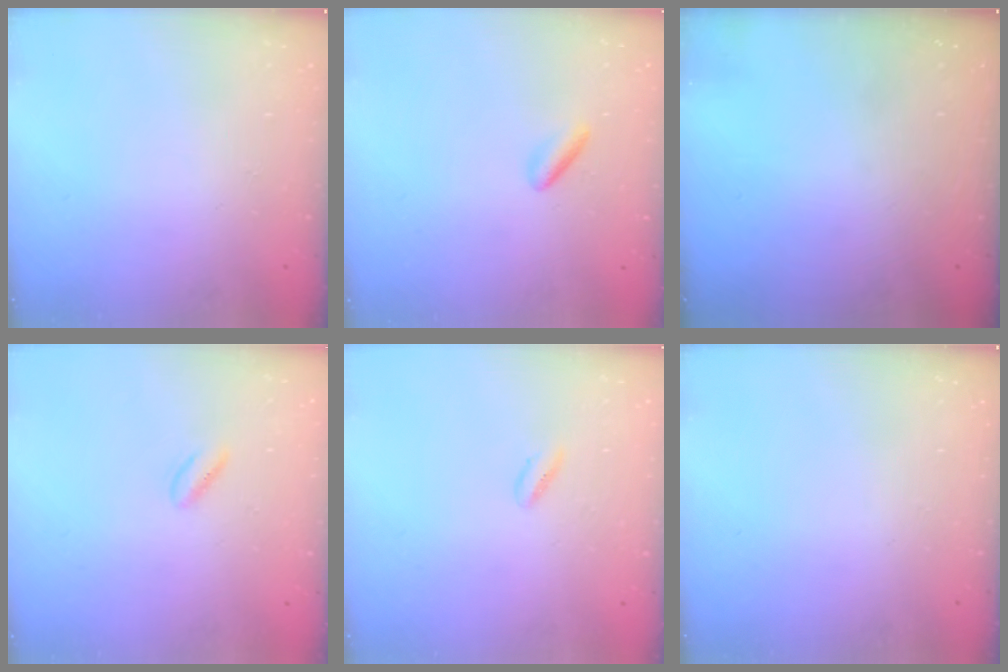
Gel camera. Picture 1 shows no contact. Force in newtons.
{"total": 1.9, "press": 1.7, "slide": 0.7}
{"total": 0.0}
{"total": 1.4, "press": 1.0, "slide": 0.9}
{"total": 1.1, "press": 0.9, "slide": 0.5}
{"total": 0.0}